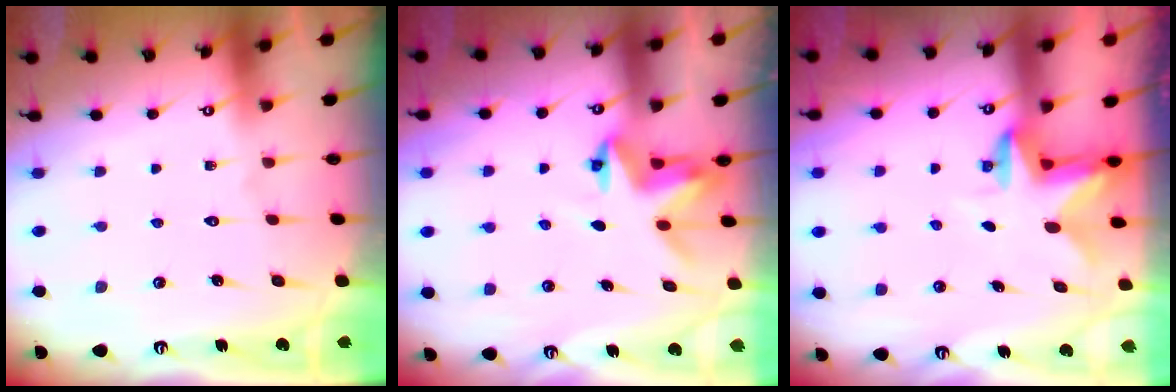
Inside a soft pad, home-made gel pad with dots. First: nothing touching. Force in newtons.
{"total": 4.0, "press": 4.0, "slide": 0.5}
{"total": 2.7, "press": 2.7, "slide": 0.5}